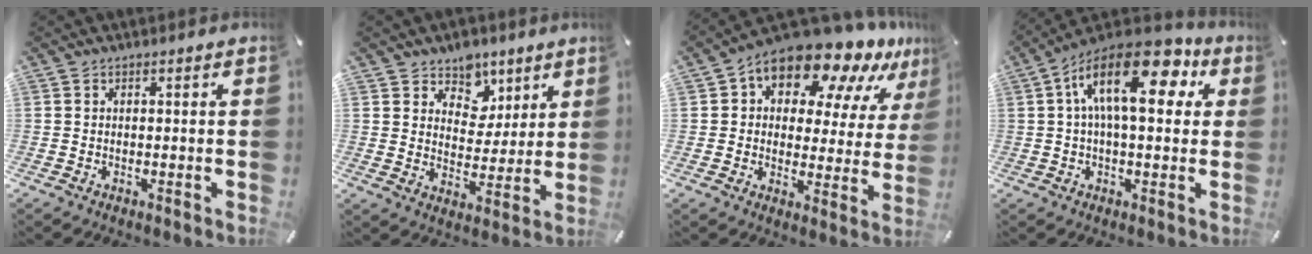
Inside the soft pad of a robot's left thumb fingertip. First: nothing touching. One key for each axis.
{"total": 8.4, "fx": 5.0, "fy": 6.7, "fz": 0.8, "tx": -0.018, "ty": -0.044, "tz": 0.094}
{"total": 15.1, "fx": 11.4, "fy": 6.6, "fz": 7.4, "tx": -0.122, "ty": -0.091, "tz": 0.192}
{"total": 17.8, "fx": 5.8, "fy": 8.5, "fz": 14.5, "tx": -0.257, "ty": -0.031, "tz": 0.089}